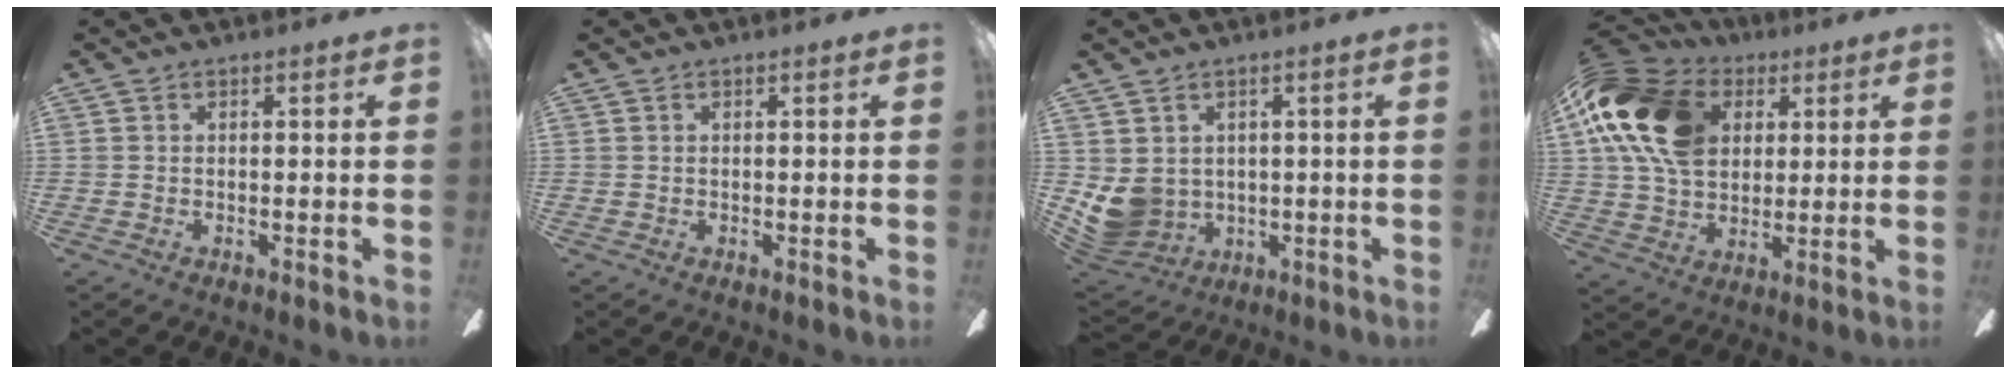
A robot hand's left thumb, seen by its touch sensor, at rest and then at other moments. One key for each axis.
{"total": 0.0}
{"total": 7.0, "fx": 0.6, "fy": 6.6, "fz": 2.5, "tx": -0.084, "ty": -0.015, "tz": 0.016}
{"total": 19.1, "fx": 6.0, "fy": 13.8, "fz": 11.8, "tx": -0.246, "ty": 0.000, "tz": 0.112}